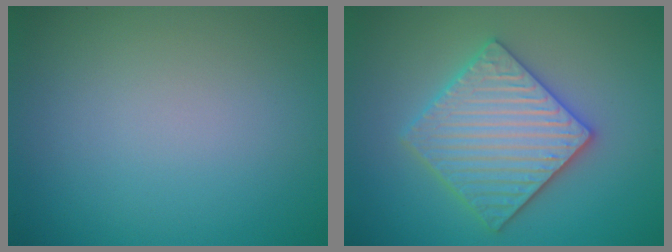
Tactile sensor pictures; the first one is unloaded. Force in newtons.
{"total": 5.8, "press": 5.7, "slide": 1.1}